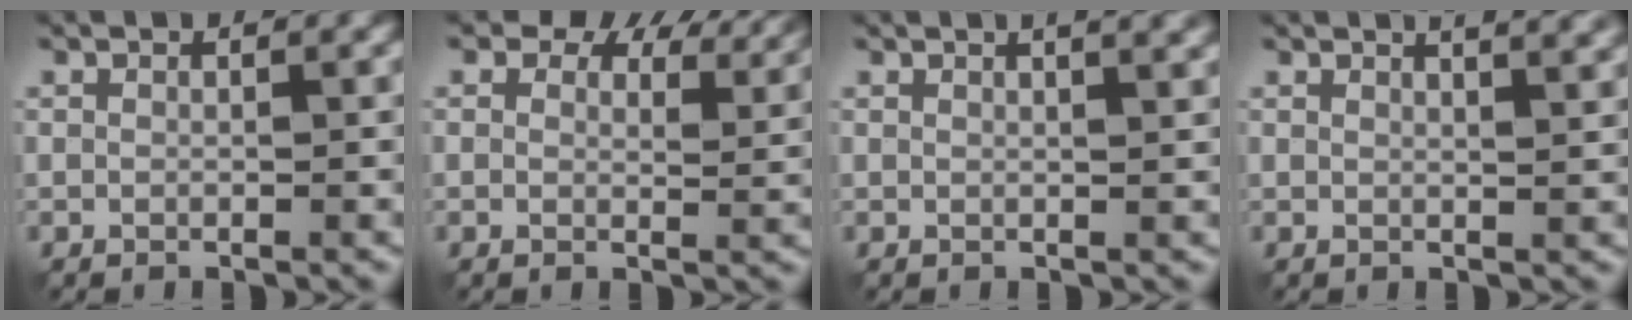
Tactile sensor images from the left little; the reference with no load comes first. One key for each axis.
{"total": 8.4, "fx": 6.3, "fy": 4.1, "fz": 3.7, "tx": -0.062, "ty": -0.002, "tz": 0.083}
{"total": 4.9, "fx": 3.0, "fy": 2.1, "fz": 3.2, "tx": -0.010, "ty": 0.034, "tz": 0.011}
{"total": 5.5, "fx": 3.8, "fy": 2.2, "fz": 3.3, "tx": -0.012, "ty": 0.037, "tz": 0.022}